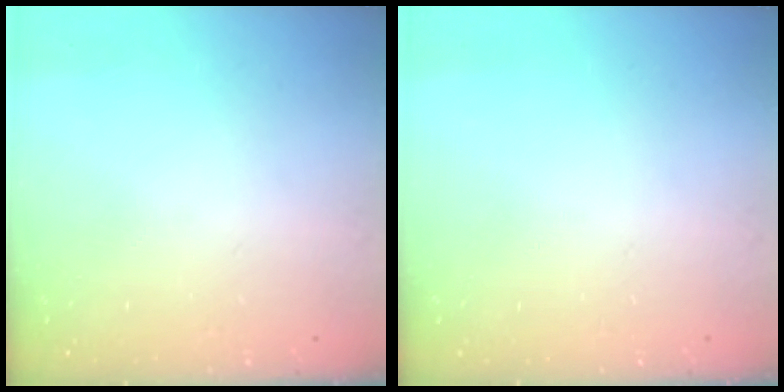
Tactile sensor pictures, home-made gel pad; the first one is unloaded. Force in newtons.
{"total": 0.0}